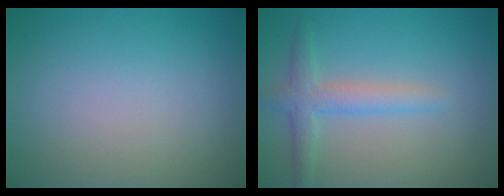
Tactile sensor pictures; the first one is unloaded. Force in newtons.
{"total": 2.8, "press": 2.8, "slide": 0.1}